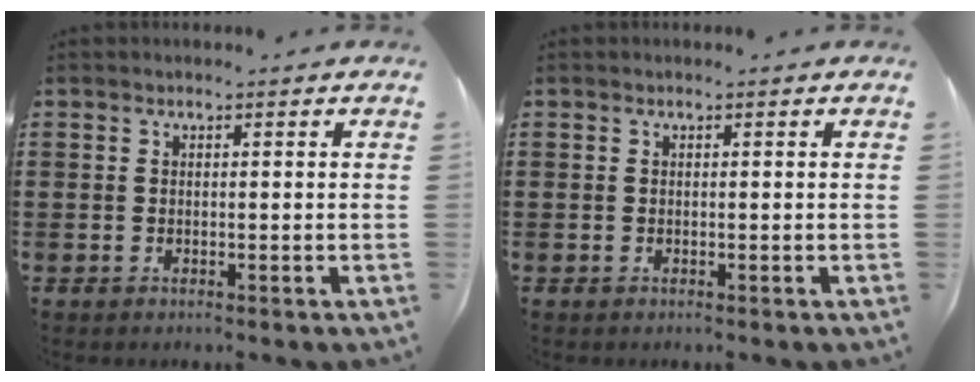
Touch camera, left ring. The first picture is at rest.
{"total": 0.0}